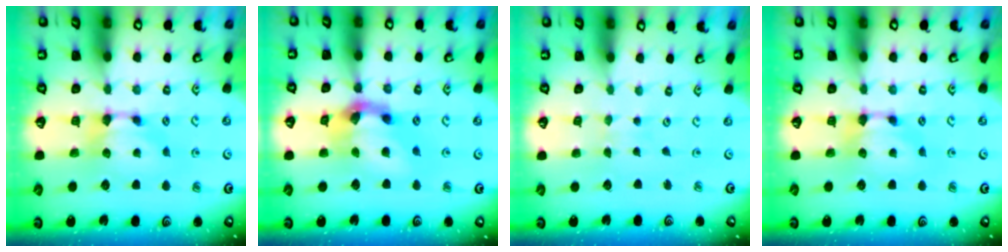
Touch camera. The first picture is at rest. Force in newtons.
{"total": 6.8, "press": 6.3, "slide": 2.4}
{"total": 3.9, "press": 3.8, "slide": 0.3}
{"total": 0.0}